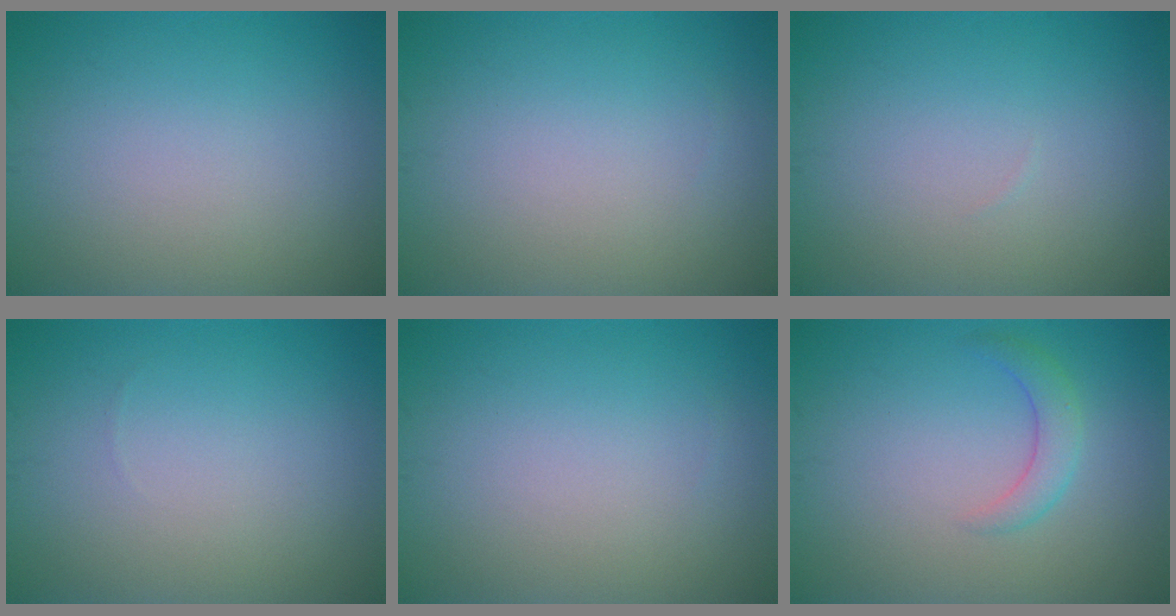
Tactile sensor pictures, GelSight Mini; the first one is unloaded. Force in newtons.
{"total": 0.0}
{"total": 0.0}
{"total": 0.0}
{"total": 0.0}
{"total": 2.0, "press": 2.0, "slide": 0.1}